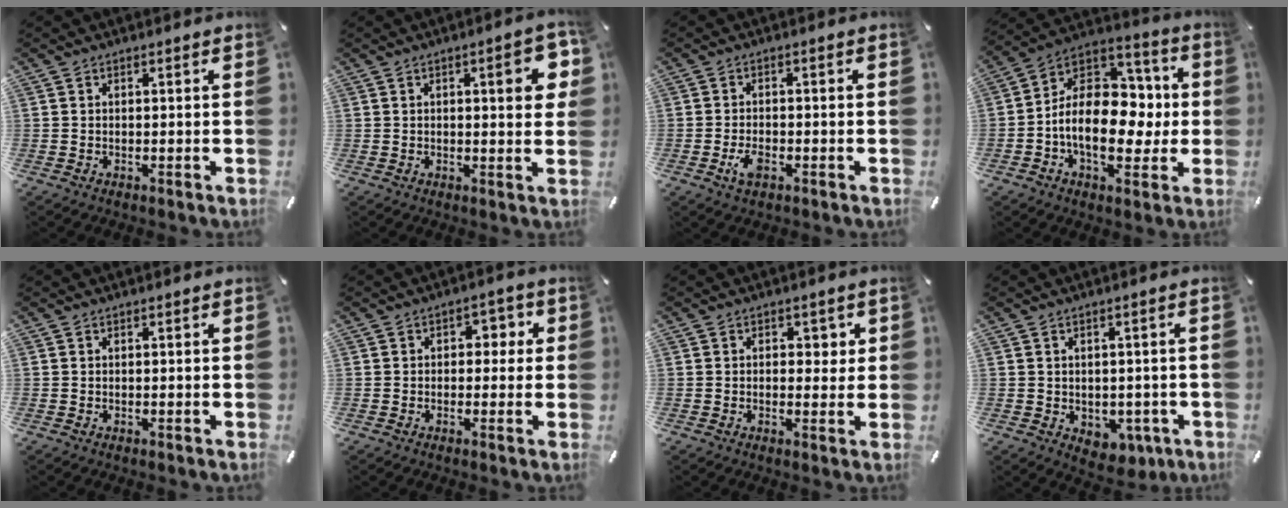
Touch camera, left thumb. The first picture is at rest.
{"total": 8.4, "force": [2.2, 2.7, 7.7], "torque": [-0.095, -0.010, 0.028]}
{"total": 3.8, "force": [-1.7, 2.0, 2.8], "torque": [-0.066, 0.001, -0.033]}
{"total": 16.4, "force": [-2.2, 12.1, 10.8], "torque": [-0.180, -0.001, -0.031]}
{"total": 0.0}
{"total": 3.5, "force": [-0.3, 2.7, 2.2], "torque": [-0.022, 0.004, -0.018]}
{"total": 2.8, "force": [0.6, 2.1, 1.8], "torque": [-0.007, -0.005, 0.000]}
{"total": 4.1, "force": [-0.8, 3.5, 1.9], "torque": [-0.010, -0.001, -0.014]}